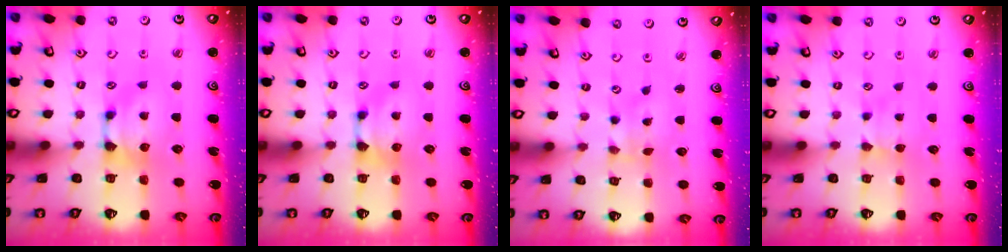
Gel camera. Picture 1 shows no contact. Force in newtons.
{"total": 0.0}
{"total": 4.1, "press": 4.0, "slide": 0.9}
{"total": 1.7, "press": 1.6, "slide": 0.4}